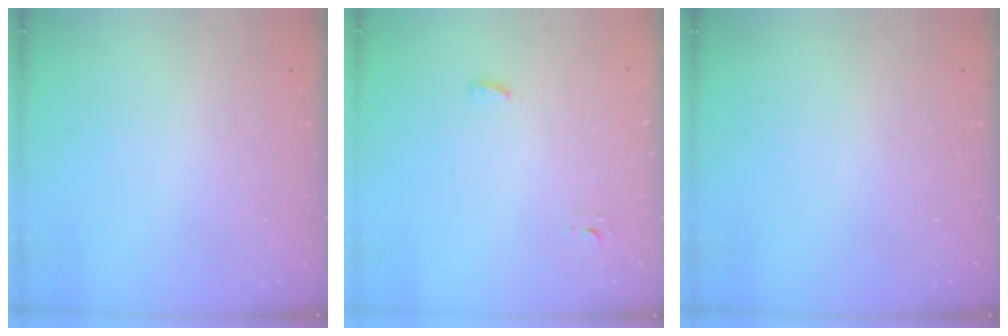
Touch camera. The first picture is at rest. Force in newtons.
{"total": 2.6, "press": 2.5, "slide": 0.6}
{"total": 0.0}